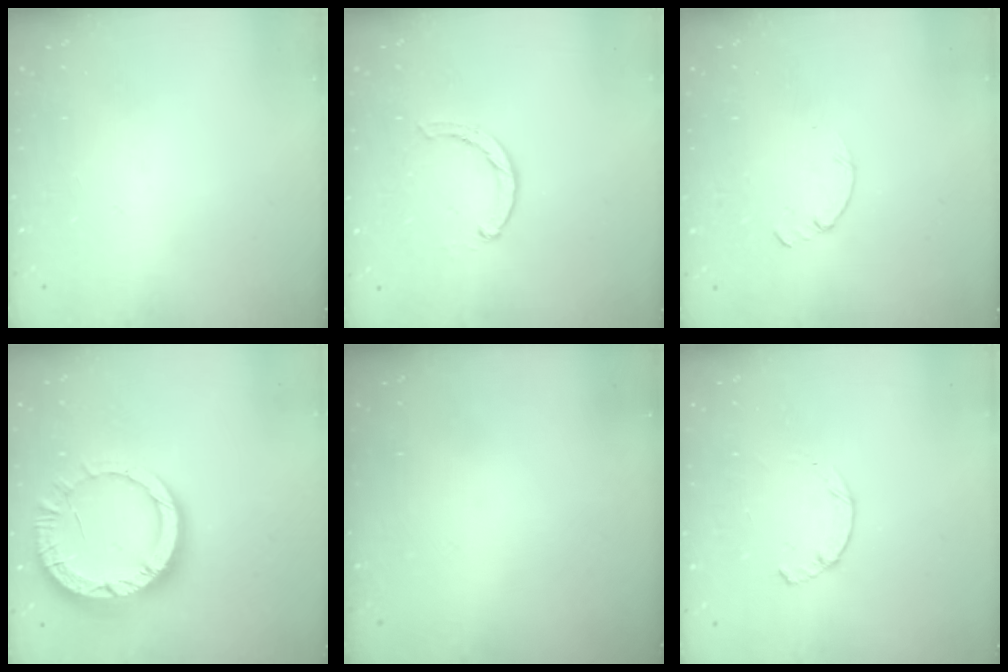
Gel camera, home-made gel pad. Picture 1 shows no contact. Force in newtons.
{"total": 1.7, "press": 1.6, "slide": 0.3}
{"total": 0.0}
{"total": 12.6, "press": 12.6, "slide": 1.1}
{"total": 0.0}
{"total": 1.9, "press": 1.9, "slide": 0.3}